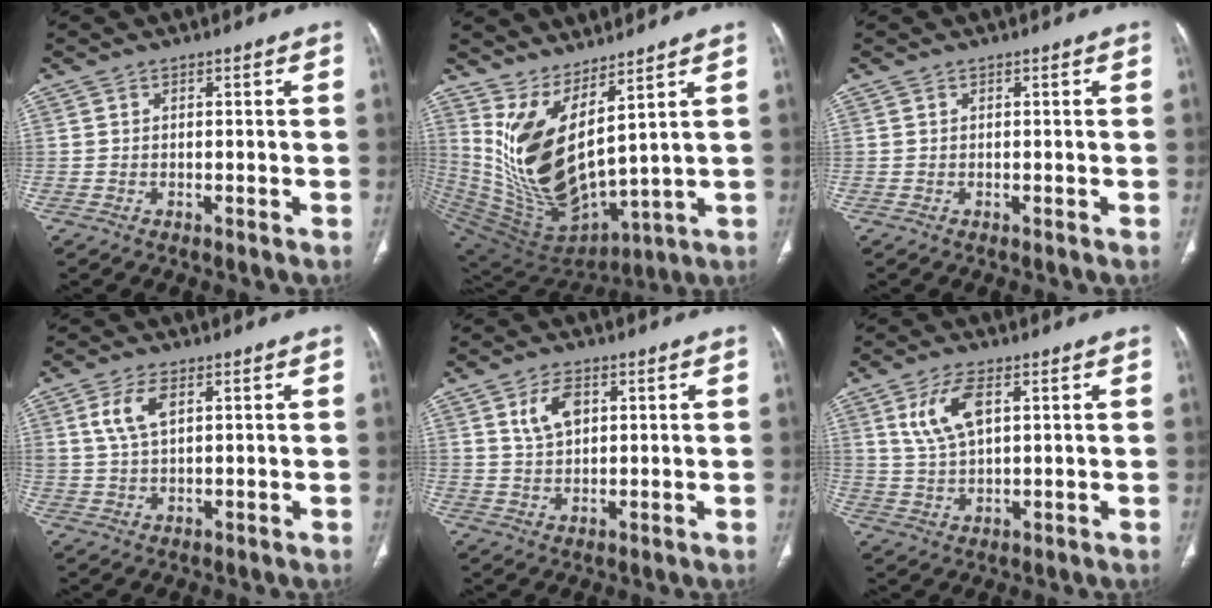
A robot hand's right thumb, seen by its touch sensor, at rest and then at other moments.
{"total": 15.2, "force": [7.6, 4.7, 12.2], "torque": [-0.221, -0.080, 0.180]}
{"total": 0.0}
{"total": 5.8, "force": [2.2, 2.8, 4.6], "torque": [-0.097, -0.002, 0.048]}
{"total": 5.9, "force": [2.3, 3.5, 4.2], "torque": [-0.068, -0.006, 0.048]}
{"total": 8.2, "force": [3.1, 3.8, 6.5], "torque": [-0.131, -0.006, 0.068]}